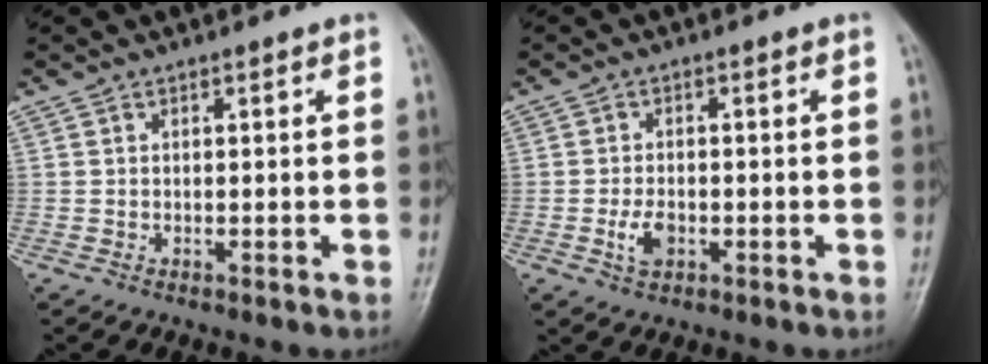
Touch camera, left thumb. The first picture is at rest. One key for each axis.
{"total": 3.4, "fx": -1.0, "fy": 2.1, "fz": 2.5, "tx": -0.047, "ty": 0.001, "tz": -0.017}